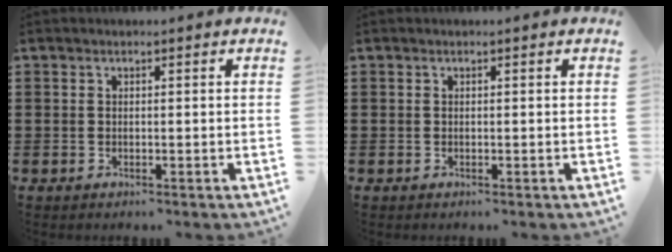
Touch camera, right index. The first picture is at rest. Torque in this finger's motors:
{"motor_torque": [0.02, 0.08, 0.00, 0.00]}